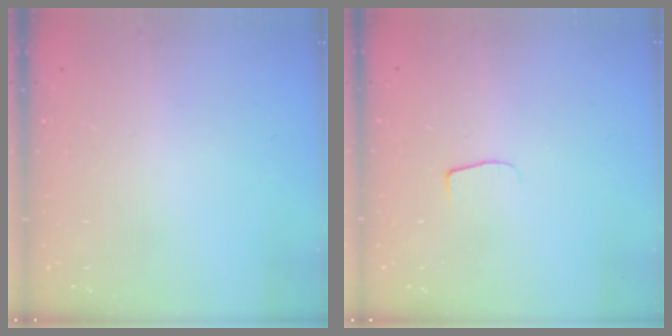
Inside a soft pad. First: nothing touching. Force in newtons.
{"total": 4.3, "press": 4.3, "slide": 0.5}